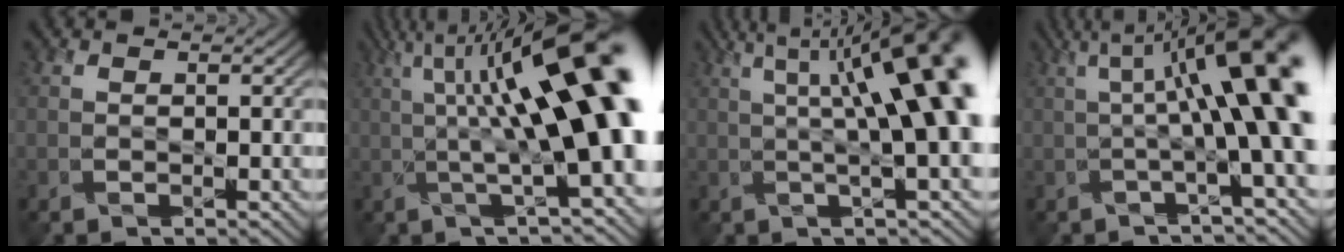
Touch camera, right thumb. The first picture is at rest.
{"total": 16.5, "force": [2.6, 4.4, 15.7], "torque": [-0.229, 0.022, 0.052]}
{"total": 13.6, "force": [2.7, 3.4, 12.9], "torque": [-0.169, 0.011, 0.049]}
{"total": 12.4, "force": [1.8, 2.8, 12.0], "torque": [-0.159, 0.014, 0.029]}